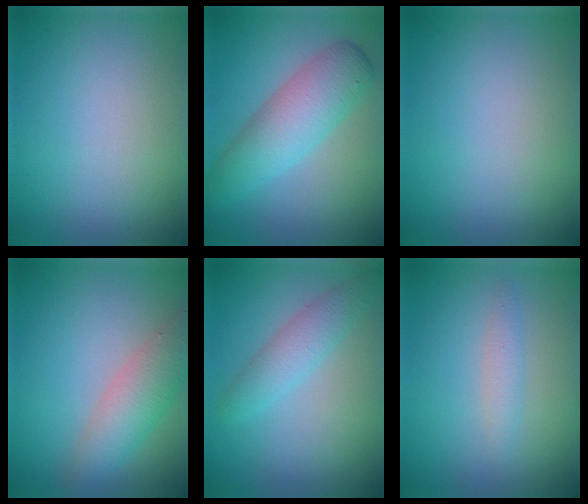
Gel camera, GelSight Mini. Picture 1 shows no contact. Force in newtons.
{"total": 5.3, "press": 5.3, "slide": 0.1}
{"total": 0.0}
{"total": 3.1, "press": 3.1, "slide": 0.3}
{"total": 2.7, "press": 2.7, "slide": 0.1}
{"total": 1.4, "press": 1.4, "slide": 0.0}